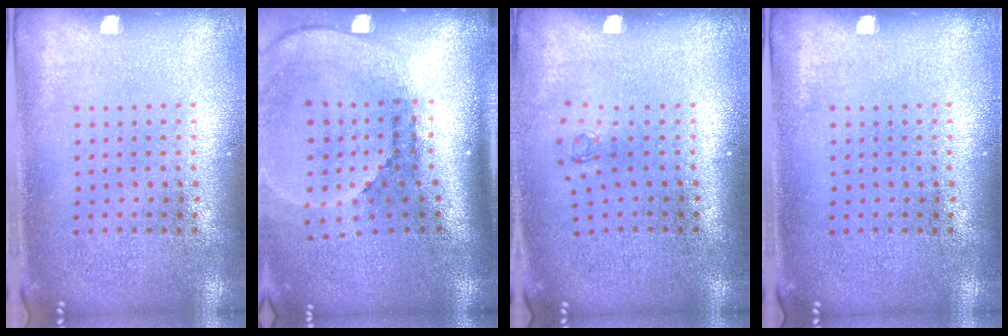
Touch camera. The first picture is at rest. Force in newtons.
{"total": 2.6, "press": 1.8, "slide": 1.8}
{"total": 0.6, "press": 0.3, "slide": 0.6}
{"total": 0.0}